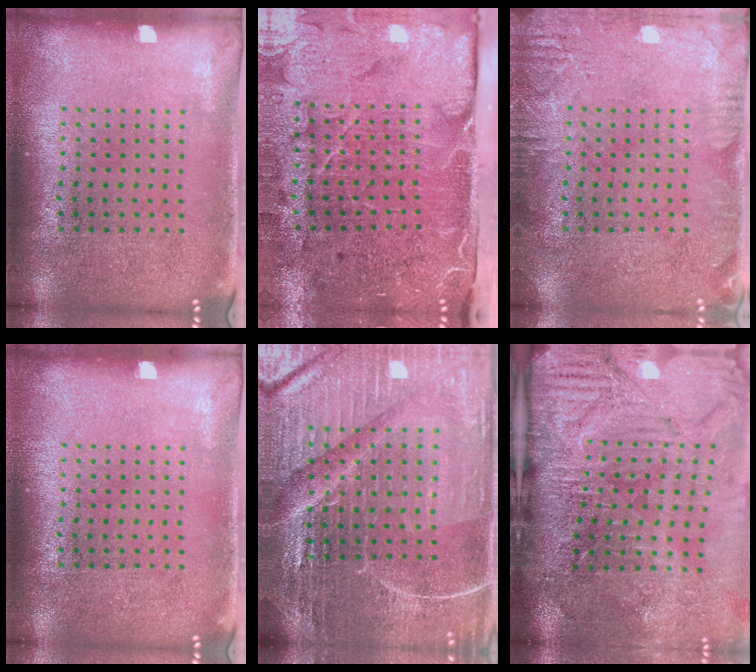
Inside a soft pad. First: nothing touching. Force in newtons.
{"total": 5.0, "press": 4.0, "slide": 3.0}
{"total": 2.6, "press": 2.5, "slide": 0.4}
{"total": 0.0}
{"total": 5.1, "press": 4.8, "slide": 1.6}
{"total": 4.7, "press": 4.0, "slide": 2.5}